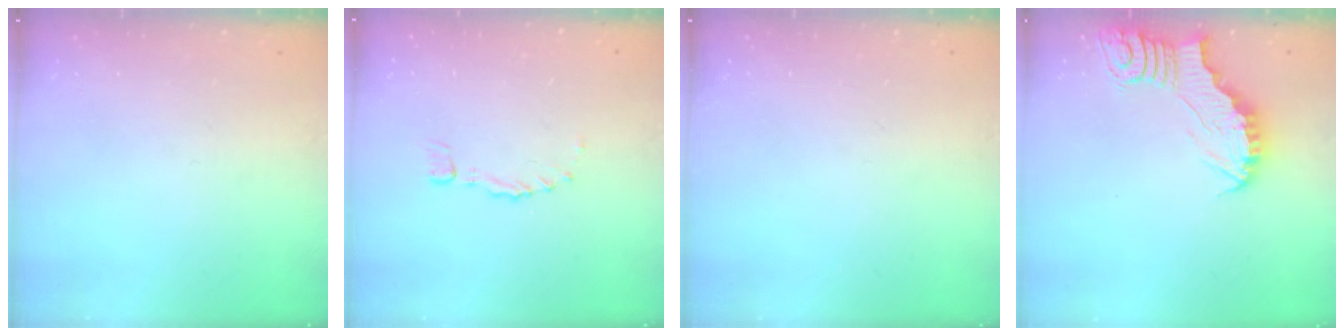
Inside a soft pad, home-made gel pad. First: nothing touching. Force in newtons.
{"total": 0.0}
{"total": 0.0}
{"total": 3.4, "press": 3.3, "slide": 0.5}